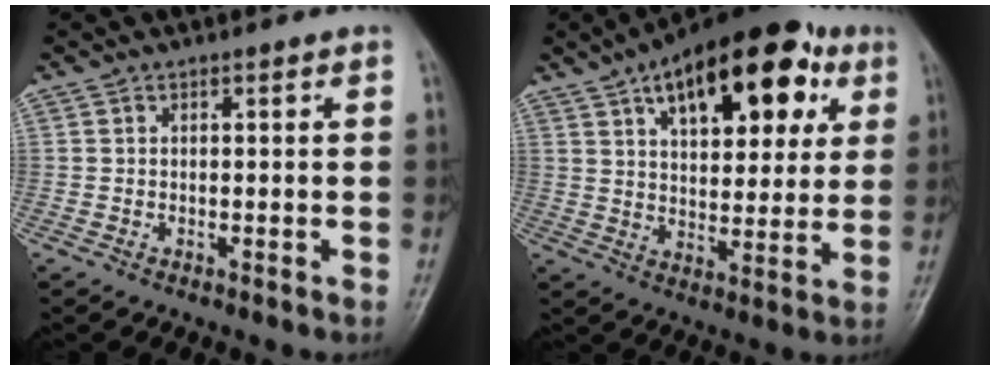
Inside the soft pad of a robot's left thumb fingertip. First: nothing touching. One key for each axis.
{"total": 22.1, "fx": 9.9, "fy": 11.0, "fz": 16.4, "tx": -0.209, "ty": -0.003, "tz": 0.149}